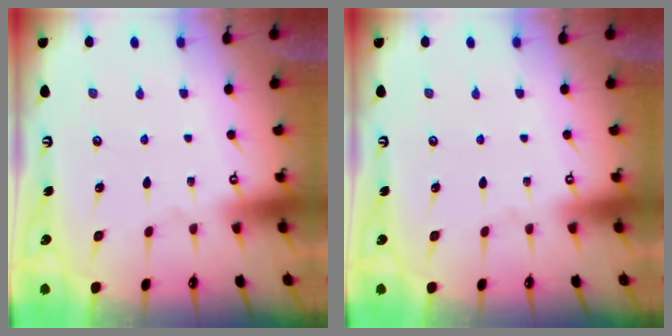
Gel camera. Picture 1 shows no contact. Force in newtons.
{"total": 0.0}